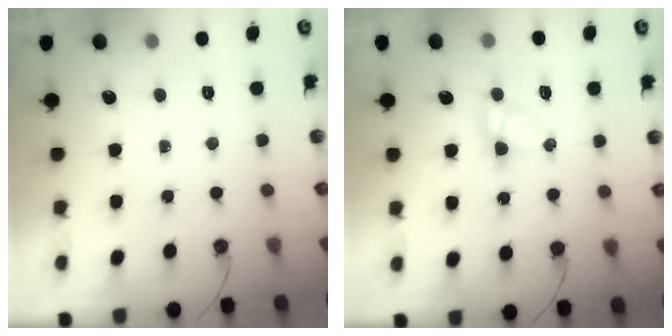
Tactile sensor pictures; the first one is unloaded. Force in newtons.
{"total": 3.4, "press": 3.4, "slide": 0.4}